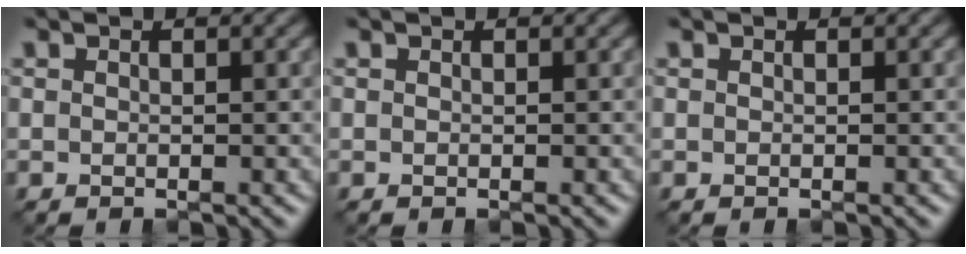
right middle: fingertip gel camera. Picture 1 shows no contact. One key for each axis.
{"total": 0.0}
{"total": 0.0}